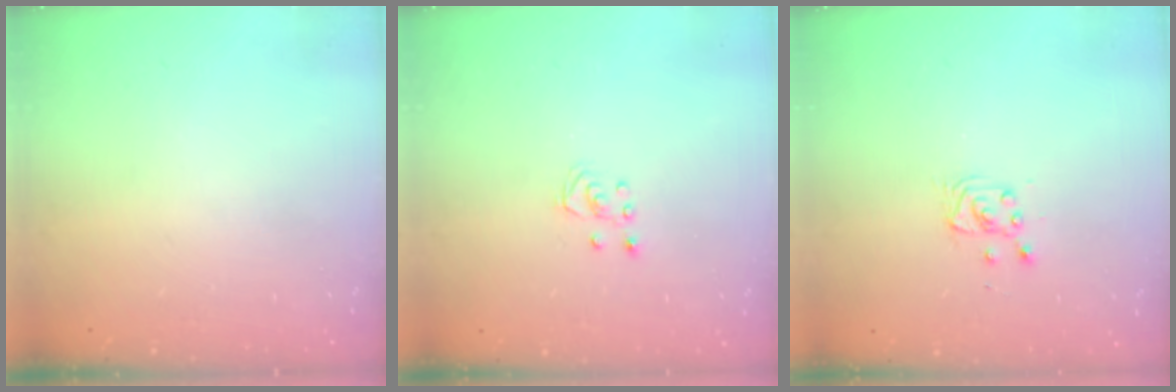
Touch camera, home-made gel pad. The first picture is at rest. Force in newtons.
{"total": 2.5, "press": 2.5, "slide": 0.2}
{"total": 2.9, "press": 2.9, "slide": 0.4}